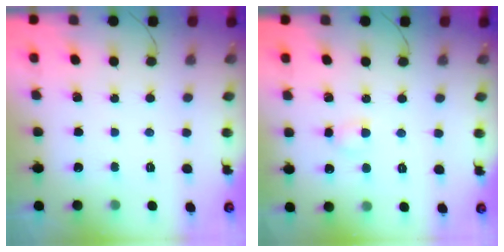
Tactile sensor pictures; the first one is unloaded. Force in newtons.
{"total": 3.5, "press": 3.3, "slide": 1.2}